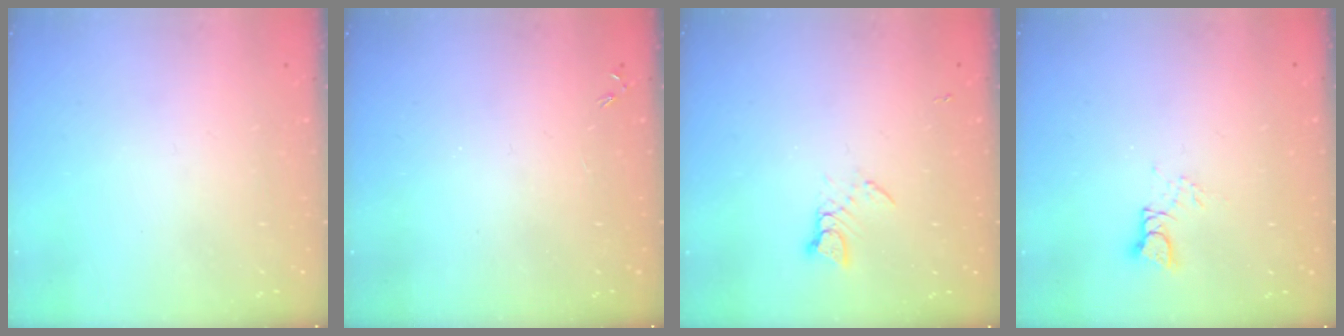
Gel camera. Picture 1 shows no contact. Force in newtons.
{"total": 0.0}
{"total": 3.6, "press": 3.6, "slide": 0.5}
{"total": 2.9, "press": 2.9, "slide": 0.3}